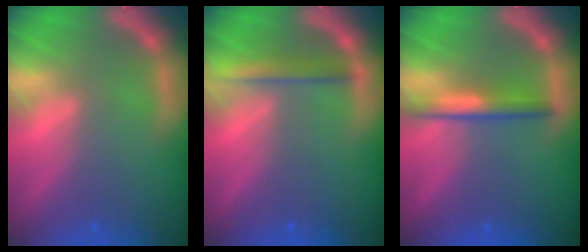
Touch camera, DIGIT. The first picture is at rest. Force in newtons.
{"total": 2.5}
{"total": 3.0}